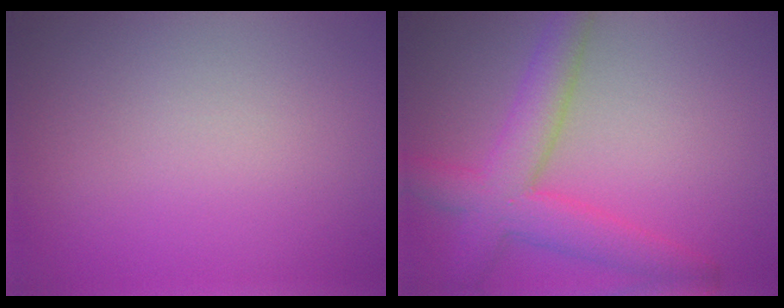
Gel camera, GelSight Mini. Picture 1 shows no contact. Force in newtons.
{"total": 5.7, "press": 5.7, "slide": 0.2}